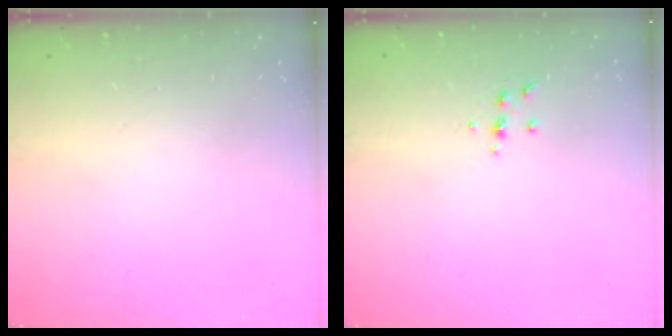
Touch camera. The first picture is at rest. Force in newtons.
{"total": 3.6, "press": 3.5, "slide": 0.9}